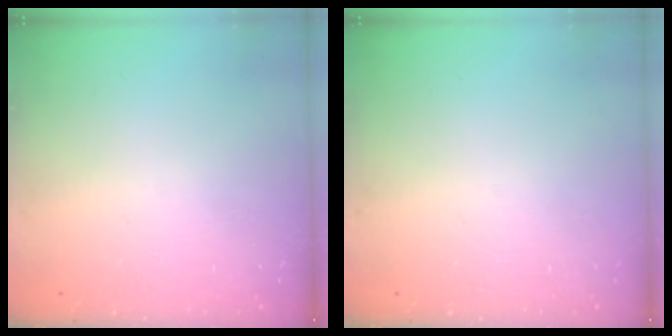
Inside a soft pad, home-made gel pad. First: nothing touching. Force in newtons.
{"total": 0.0}